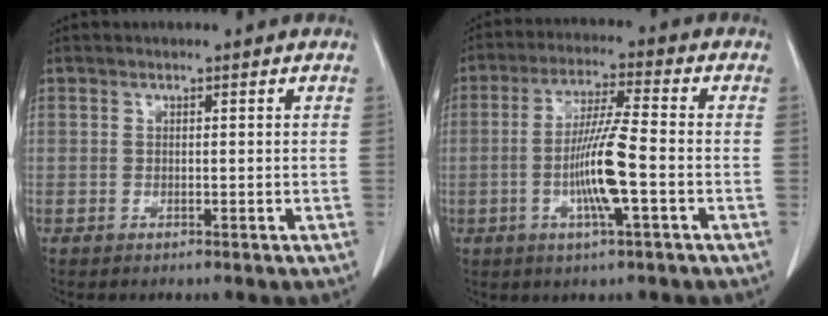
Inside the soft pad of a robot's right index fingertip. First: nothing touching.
{"total": 9.3, "force": [-2.2, 0.0, 9.0], "torque": [-0.175, -0.005, -0.045]}